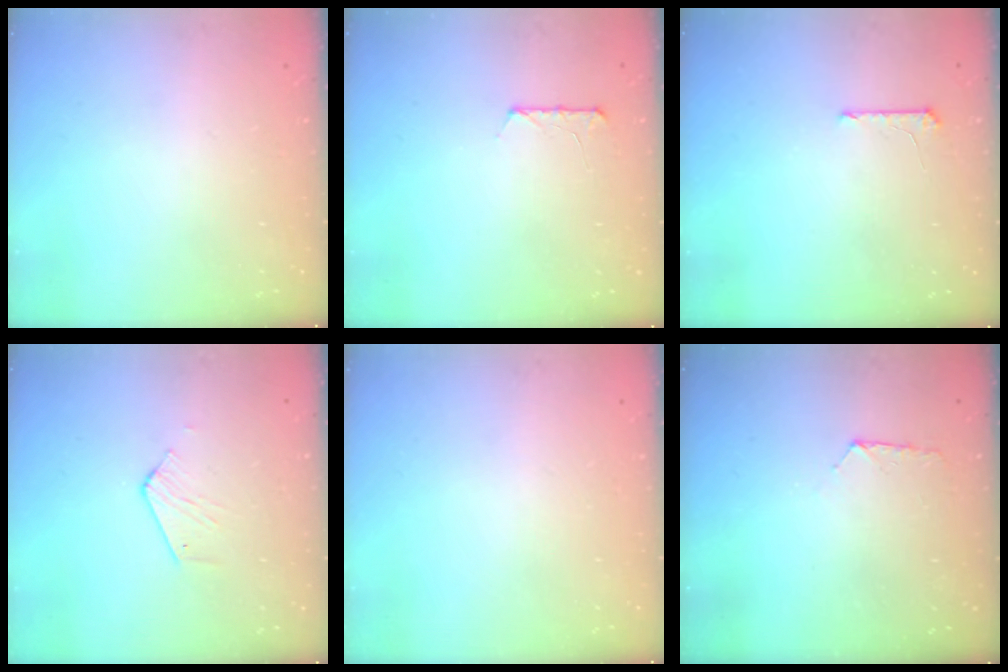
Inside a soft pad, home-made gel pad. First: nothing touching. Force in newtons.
{"total": 5.6, "press": 5.6, "slide": 0.5}
{"total": 5.5, "press": 5.5, "slide": 0.6}
{"total": 2.8, "press": 2.8, "slide": 0.4}
{"total": 0.0}
{"total": 5.4, "press": 5.4, "slide": 0.5}